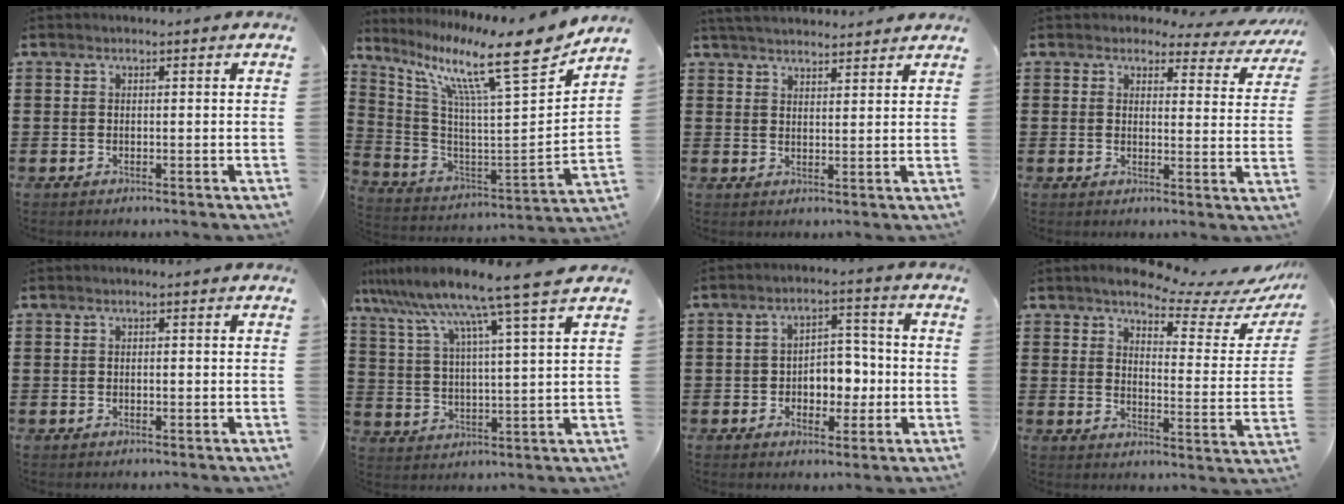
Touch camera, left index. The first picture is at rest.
{"total": 14.8, "force": [10.7, 1.3, 10.1], "torque": [-0.204, -0.071, 0.163]}
{"total": 3.6, "force": [3.6, 0.5, 0.2], "torque": [-0.014, -0.008, 0.068]}
{"total": 3.5, "force": [3.0, 1.4, 0.9], "torque": [-0.025, -0.010, 0.052]}
{"total": 0.5, "force": [0.0, 0.2, 0.5], "torque": [-0.010, -0.002, 0.001]}
{"total": 10.5, "force": [8.6, -1.0, 6.0], "torque": [-0.150, -0.047, 0.137]}
{"total": 5.4, "force": [-1.0, 4.1, 3.5], "torque": [-0.057, 0.006, -0.025]}
{"total": 6.3, "force": [5.6, 1.0, 2.8], "torque": [-0.057, -0.039, 0.089]}